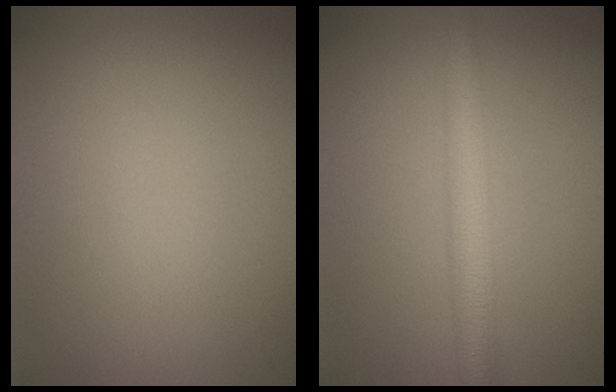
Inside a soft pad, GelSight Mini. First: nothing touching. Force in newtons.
{"total": 3.9, "press": 3.9, "slide": 0.1}